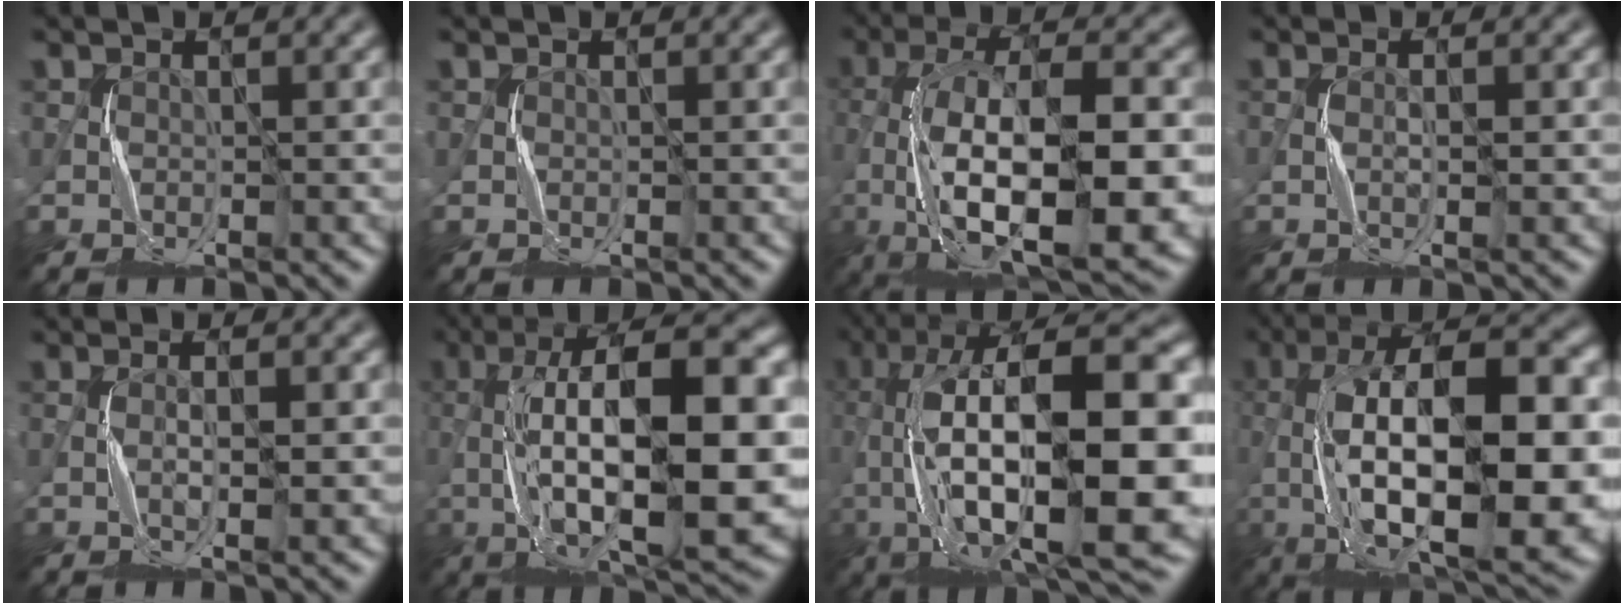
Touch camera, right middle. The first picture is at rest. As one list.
[{"total": 0.0}, {"total": 15.2, "force": [-4.3, 5.9, 13.3], "torque": [-0.233, -0.009, -0.070]}, {"total": 1.2, "force": [-0.1, -0.2, 1.2], "torque": [-0.025, -0.004, -0.001]}, {"total": 1.7, "force": [-0.2, -0.1, 1.7], "torque": [-0.038, 0.000, -0.003]}, {"total": 16.4, "force": [-0.6, 5.9, 15.3], "torque": [-0.265, 0.028, -0.010]}, {"total": 19.6, "force": [-0.7, 7.9, 17.9], "torque": [-0.307, 0.027, -0.015]}, {"total": 17.7, "force": [-2.5, 7.4, 15.9], "torque": [-0.273, 0.026, -0.039]}]